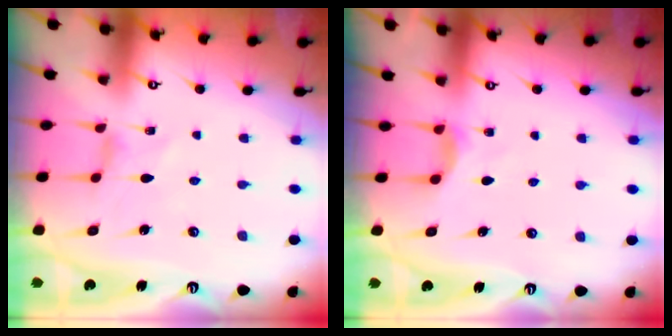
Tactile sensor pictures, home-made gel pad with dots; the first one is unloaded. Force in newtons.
{"total": 2.6, "press": 2.5, "slide": 0.4}